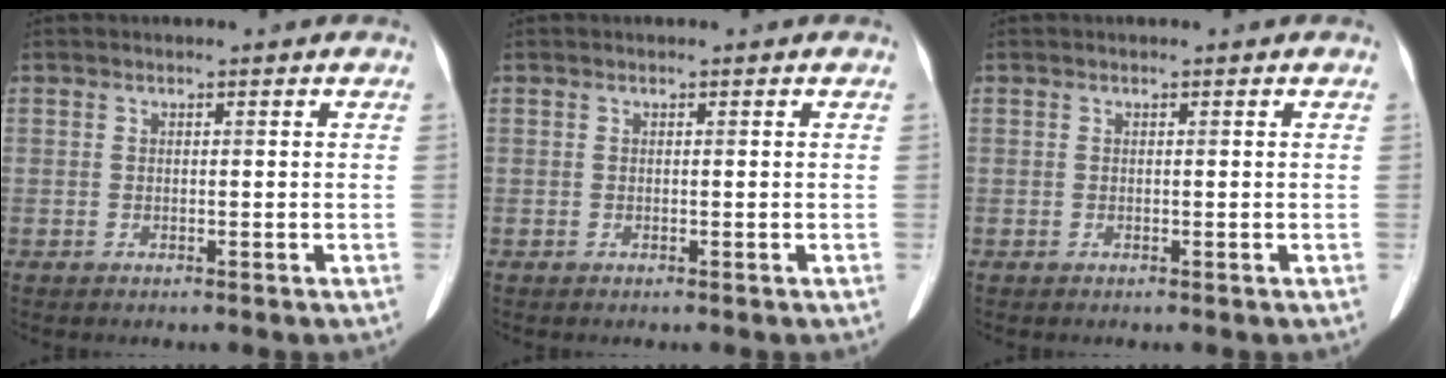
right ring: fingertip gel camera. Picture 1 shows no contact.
{"total": 0.0}
{"total": 0.0}